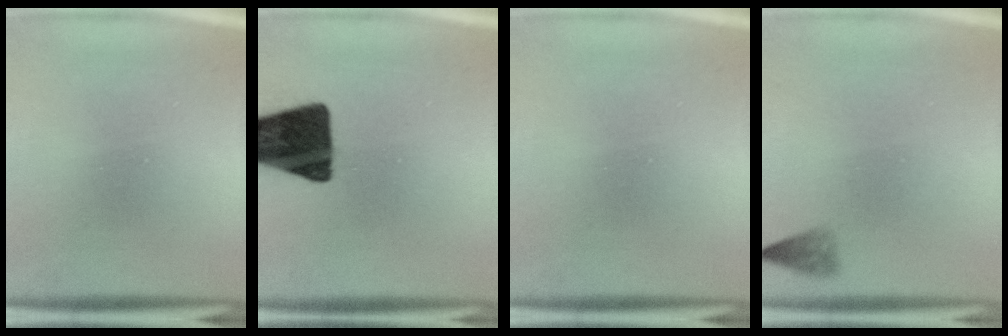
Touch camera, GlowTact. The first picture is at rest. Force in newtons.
{"total": 17.5}
{"total": 0.0}
{"total": 2.1}